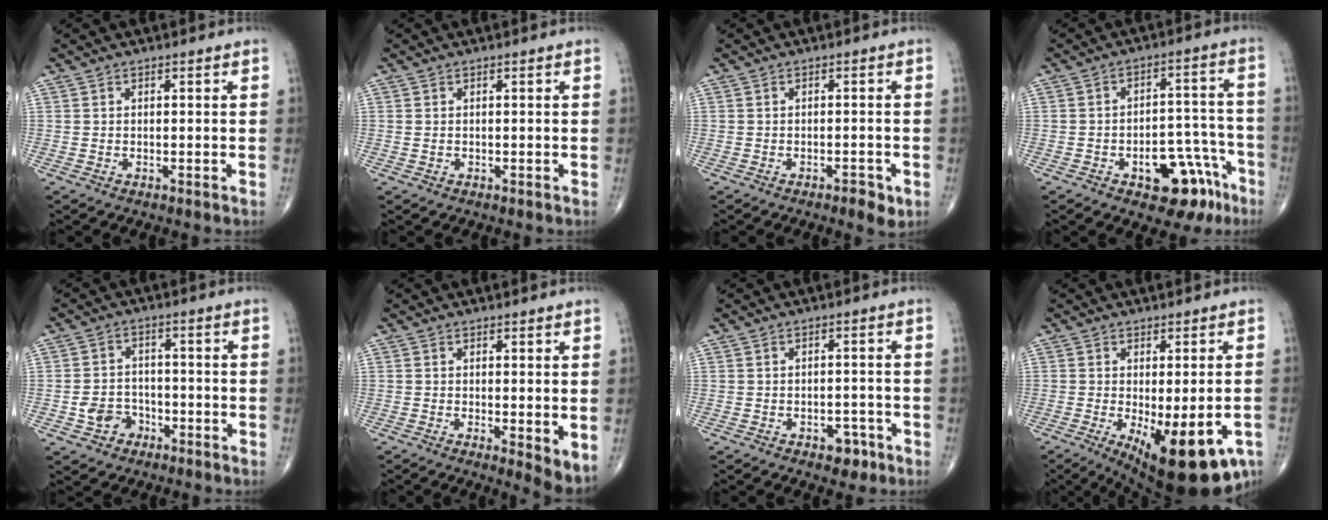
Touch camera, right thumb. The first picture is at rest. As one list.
[{"total": 0.5, "force": [-0.1, 0.4, 0.3], "torque": [-0.007, 0.002, 0.000]}, {"total": 2.8, "force": [-1.5, 1.0, 2.2], "torque": [-0.030, 0.002, -0.022]}, {"total": 12.8, "force": [-6.8, 6.8, 8.5], "torque": [-0.070, 0.060, -0.084]}, {"total": 5.5, "force": [-2.4, 4.5, 1.9], "torque": [-0.010, 0.024, -0.039]}, {"total": 4.7, "force": [-0.1, 1.3, 4.6], "torque": [-0.067, -0.017, -0.002]}, {"total": 3.5, "force": [-2.0, 2.1, 2.0], "torque": [-0.009, 0.013, -0.023]}, {"total": 16.2, "force": [-6.6, 6.0, 13.6], "torque": [-0.164, -0.016, -0.081]}]